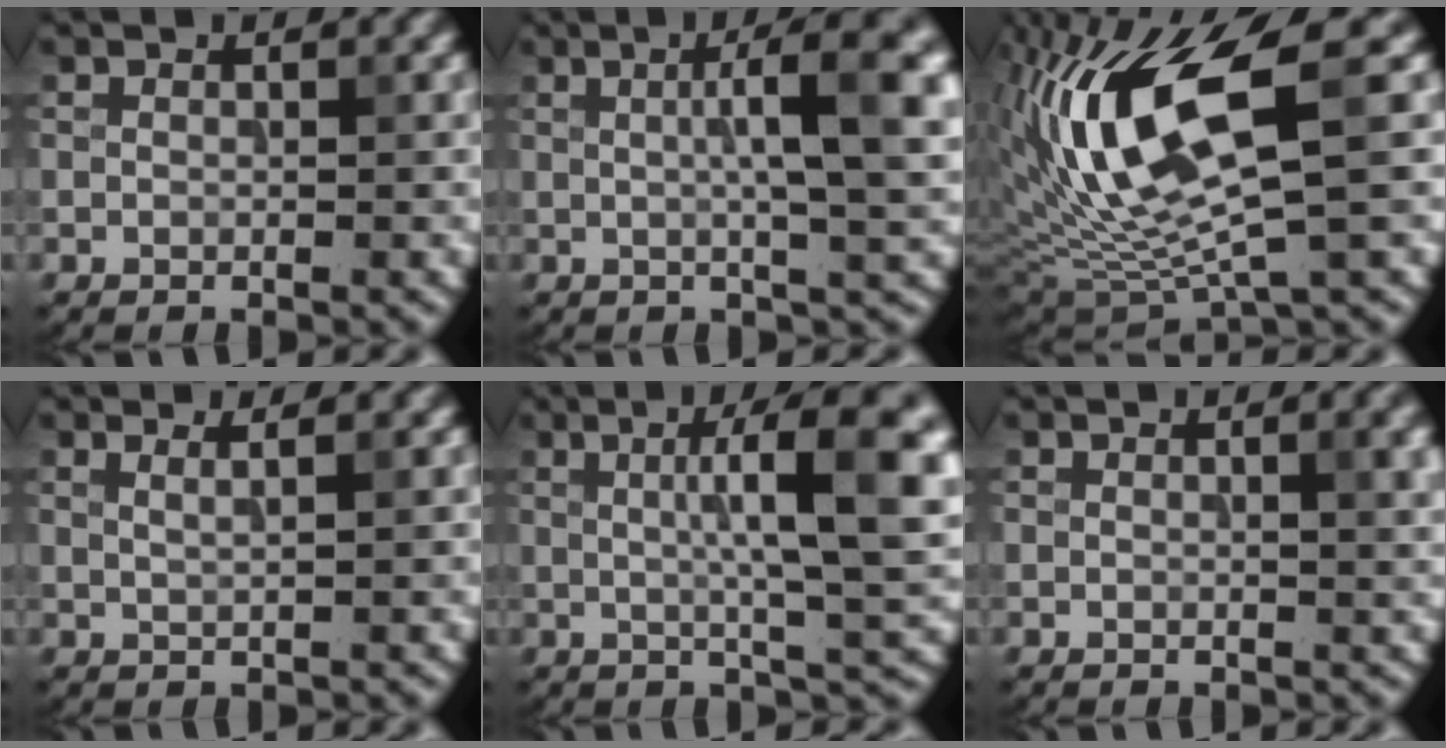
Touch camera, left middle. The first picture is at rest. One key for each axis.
{"total": 8.0, "fx": 1.6, "fy": 1.5, "fz": 7.7, "tx": -0.092, "ty": 0.016, "tz": 0.020}
{"total": 11.5, "fx": 2.4, "fy": 3.4, "fz": 10.7, "tx": -0.209, "ty": -0.004, "tz": 0.047}
{"total": 2.2, "fx": 1.3, "fy": 1.0, "fz": 1.5, "tx": -0.001, "ty": 0.003, "tz": -0.007}
{"total": 9.8, "fx": 1.9, "fy": 1.9, "fz": 9.5, "tx": -0.124, "ty": 0.008, "tz": 0.029}
{"total": 3.1, "fx": 0.9, "fy": 1.1, "fz": 2.8, "tx": -0.026, "ty": 0.008, "tz": 0.008}